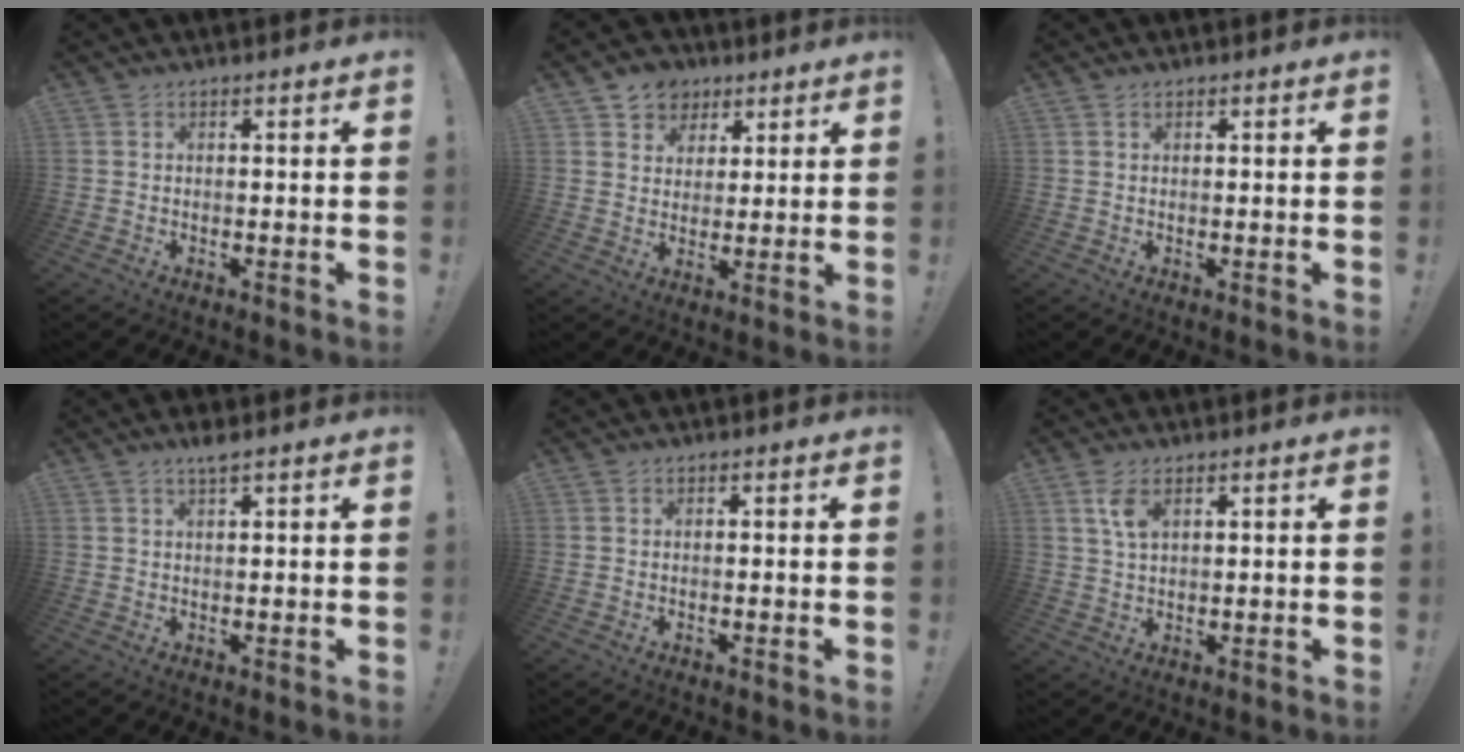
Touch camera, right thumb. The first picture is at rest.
{"total": 7.5, "force": [3.8, 6.4, 1.2], "torque": [-0.008, -0.026, 0.078]}
{"total": 0.6, "force": [0.4, 0.4, 0.1], "torque": [0.004, -0.002, 0.006]}
{"total": 2.4, "force": [1.8, 0.1, 1.6], "torque": [-0.030, -0.003, 0.030]}
{"total": 0.0}
{"total": 5.2, "force": [2.5, 2.5, 3.9], "torque": [-0.064, -0.008, 0.044]}